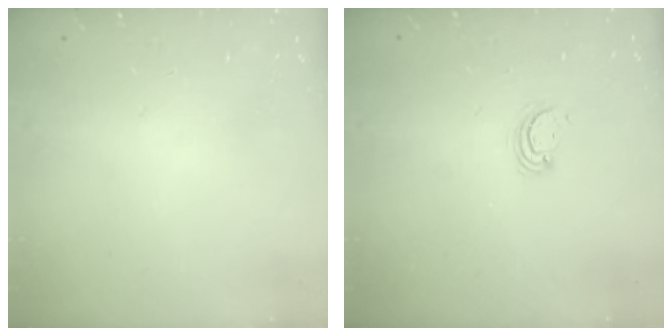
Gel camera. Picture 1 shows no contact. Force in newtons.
{"total": 3.2, "press": 3.2, "slide": 0.3}